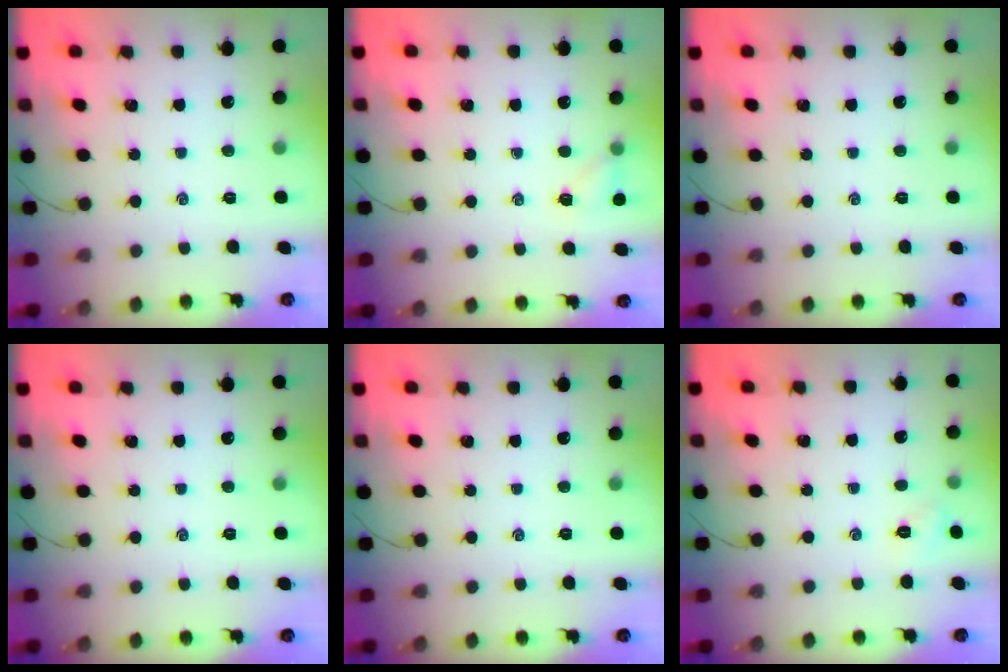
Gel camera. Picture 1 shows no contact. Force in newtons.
{"total": 5.7, "press": 5.6, "slide": 0.9}
{"total": 0.0}
{"total": 0.0}
{"total": 0.0}
{"total": 2.2, "press": 2.2, "slide": 0.6}